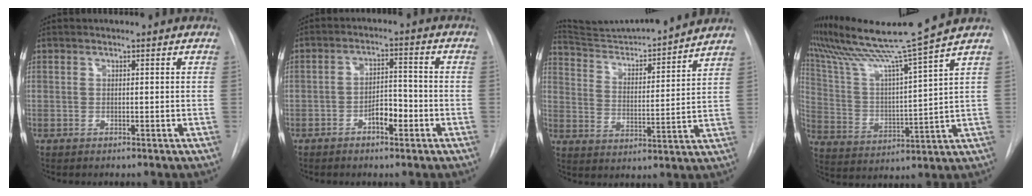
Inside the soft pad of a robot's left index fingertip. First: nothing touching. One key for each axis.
{"total": 4.5, "fx": -2.4, "fy": 1.8, "fz": 3.4, "tx": -0.052, "ty": 0.006, "tz": -0.041}
{"total": 16.5, "fx": 15.7, "fy": -0.3, "fz": 5.1, "tx": -0.091, "ty": -0.015, "tz": 0.241}
{"total": 15.2, "fx": 13.2, "fy": -3.4, "fz": 6.7, "tx": -0.125, "ty": -0.032, "tz": 0.224}